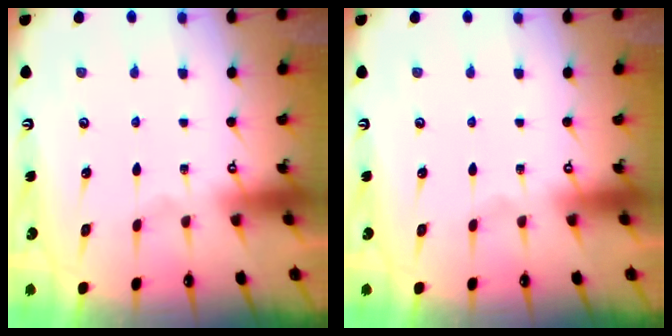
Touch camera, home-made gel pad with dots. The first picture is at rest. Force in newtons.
{"total": 0.0}